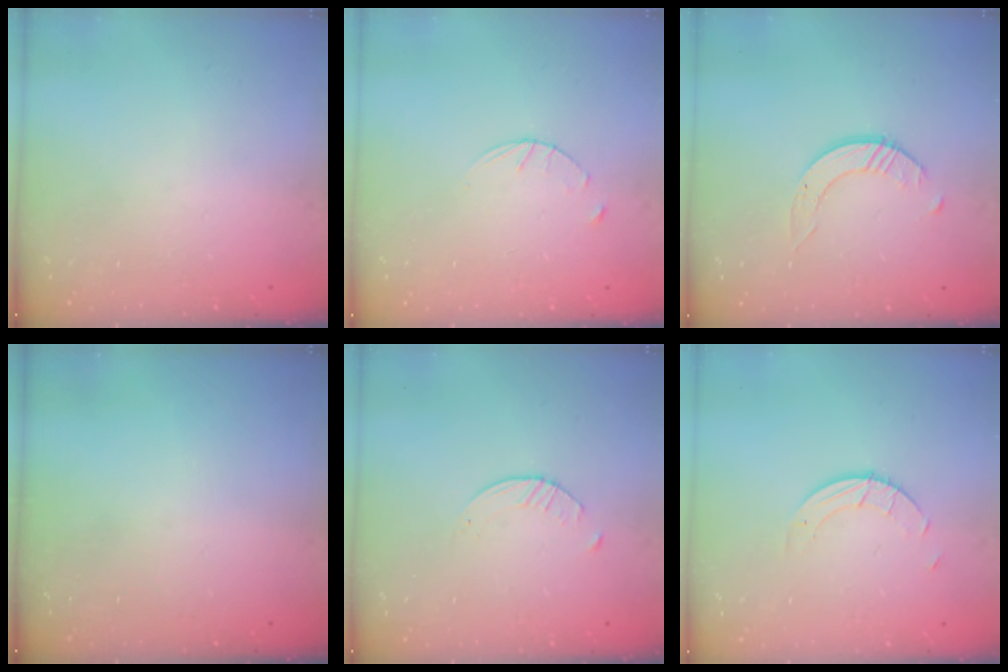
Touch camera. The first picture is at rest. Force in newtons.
{"total": 3.6, "press": 3.5, "slide": 0.4}
{"total": 1.6, "press": 1.6, "slide": 0.2}
{"total": 0.0}
{"total": 2.0, "press": 2.0, "slide": 0.3}
{"total": 2.5, "press": 2.5, "slide": 0.2}